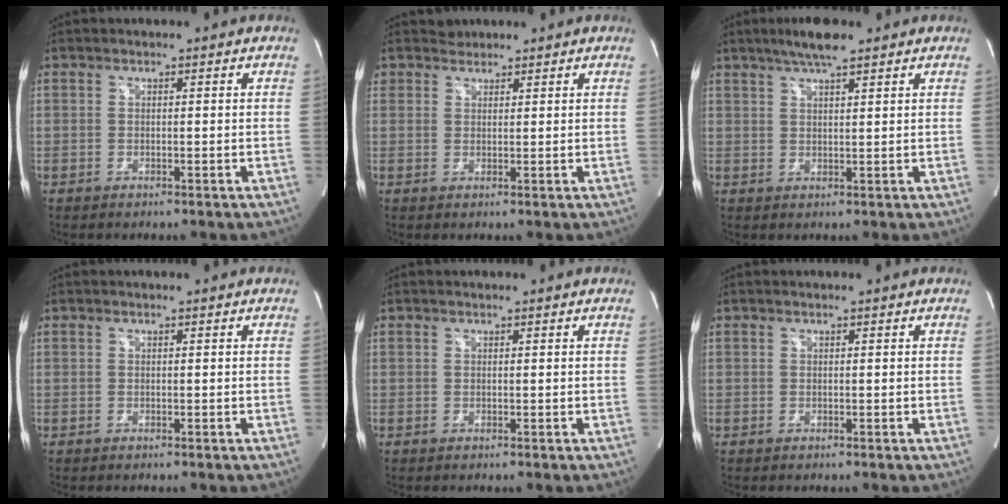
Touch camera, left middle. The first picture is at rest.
{"total": 1.7, "force": [1.4, 0.9, -0.5], "torque": [0.010, 0.009, 0.021]}
{"total": 5.3, "force": [3.9, 0.7, 3.5], "torque": [-0.068, 0.013, 0.069]}
{"total": 0.0}
{"total": 0.0}
{"total": 0.0}